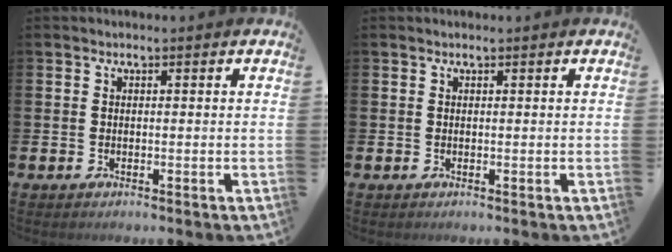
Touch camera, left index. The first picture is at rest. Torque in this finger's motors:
{"motor_torque": [0.20, -0.67, -0.10, 0.02]}